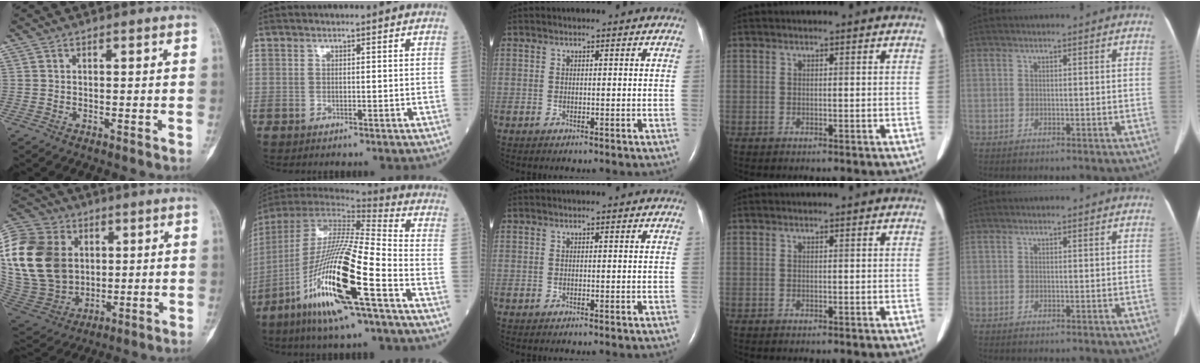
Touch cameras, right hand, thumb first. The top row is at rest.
{"thumb": {"total": 28.4, "force": [4.9, 21.8, 17.5], "torque": [-0.381, 0.016, 0.107]}, "index": {"total": 22.2, "force": [-10.1, 0.9, 19.7], "torque": [-0.407, -0.060, -0.202]}}